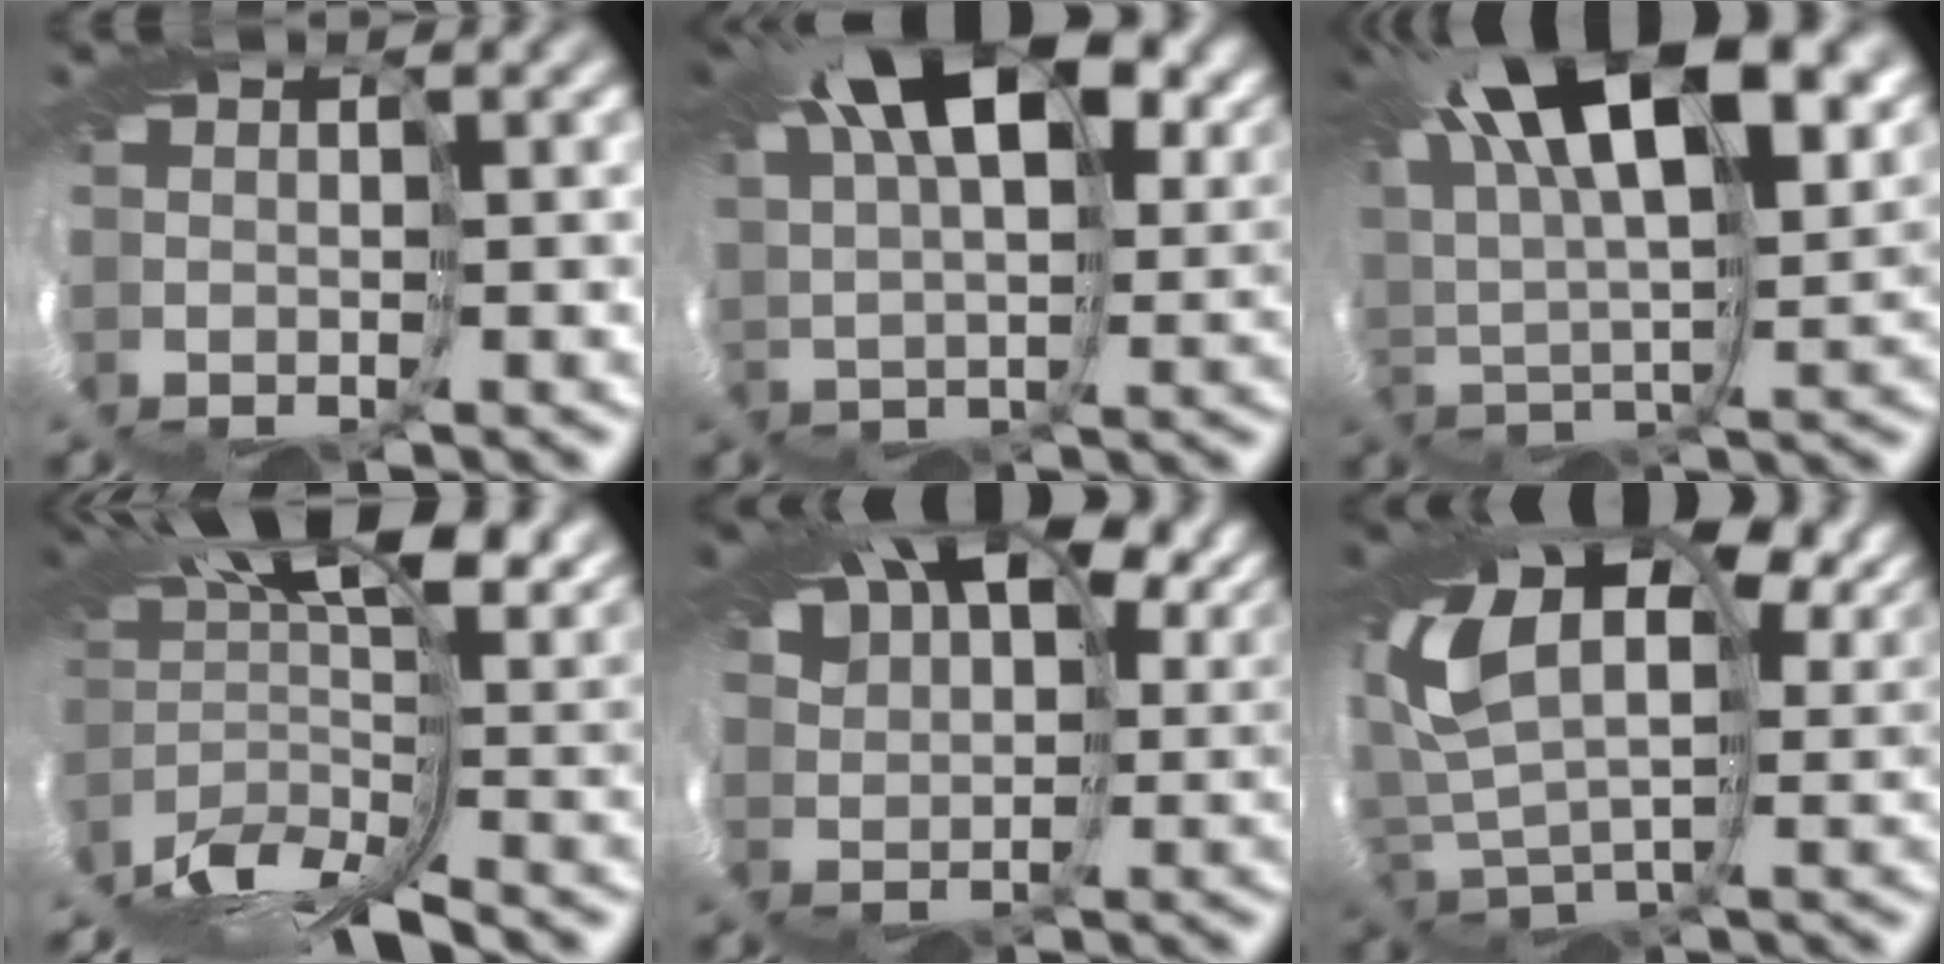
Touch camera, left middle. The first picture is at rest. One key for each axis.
{"total": 13.2, "fx": 6.9, "fy": 6.1, "fz": 9.4, "tx": -0.146, "ty": 0.052, "tz": 0.098}
{"total": 13.7, "fx": 7.6, "fy": 4.7, "fz": 10.4, "tx": -0.187, "ty": 0.044, "tz": 0.112}
{"total": 10.0, "fx": -1.4, "fy": 3.5, "fz": 9.3, "tx": -0.173, "ty": 0.003, "tz": -0.028}
{"total": 12.3, "fx": 8.5, "fy": 6.4, "fz": 6.2, "tx": -0.128, "ty": 0.045, "tz": 0.138}
{"total": 13.1, "fx": 6.4, "fy": 7.3, "fz": 8.7, "tx": -0.207, "ty": 0.009, "tz": 0.134}